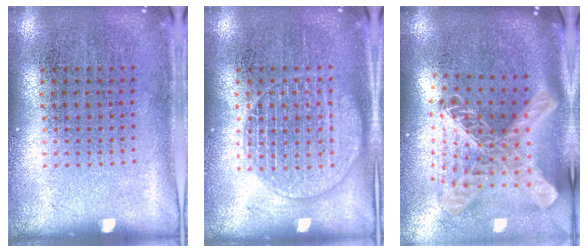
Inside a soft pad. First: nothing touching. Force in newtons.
{"total": 3.0, "press": 2.9, "slide": 0.4}
{"total": 3.0, "press": 2.1, "slide": 2.1}